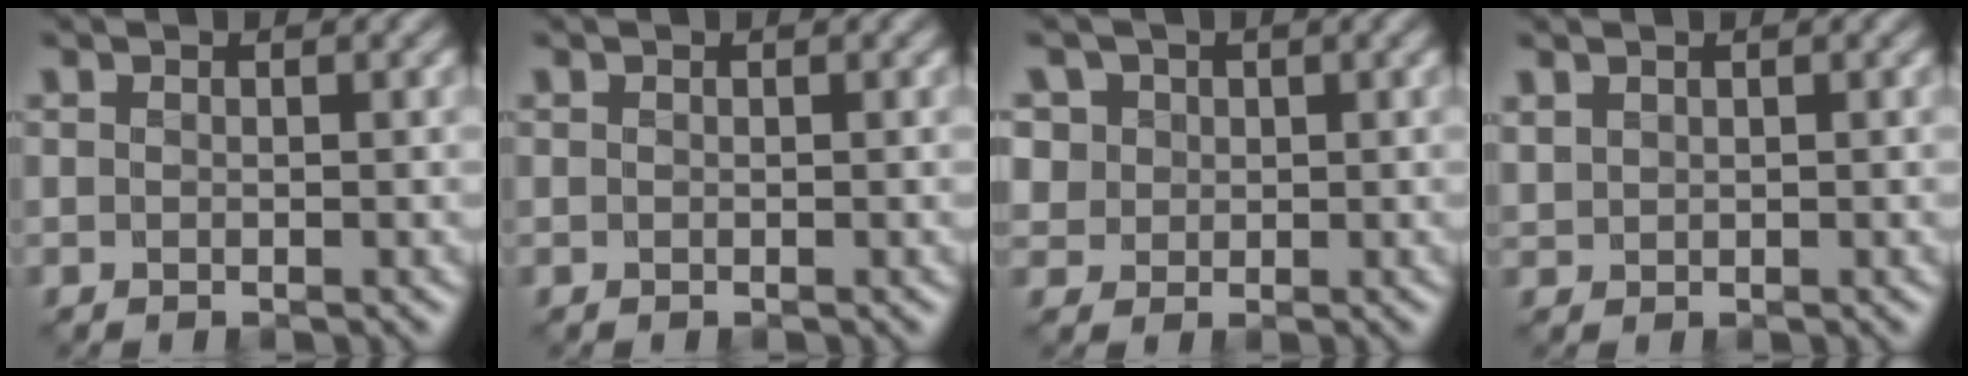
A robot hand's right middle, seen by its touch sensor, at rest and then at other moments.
{"total": 0.0}
{"total": 5.0, "force": [2.3, 4.1, 1.8], "torque": [-0.048, 0.013, 0.033]}
{"total": 0.9, "force": [0.7, 0.5, 0.2], "torque": [-0.009, -0.001, 0.019]}